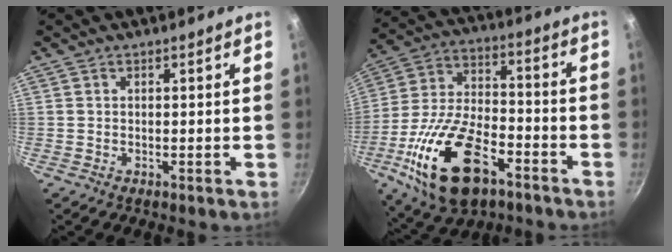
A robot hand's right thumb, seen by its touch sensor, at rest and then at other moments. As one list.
[{"total": 21.8, "force": [-9.8, 11.4, 15.7], "torque": [-0.295, 0.034, -0.177]}]